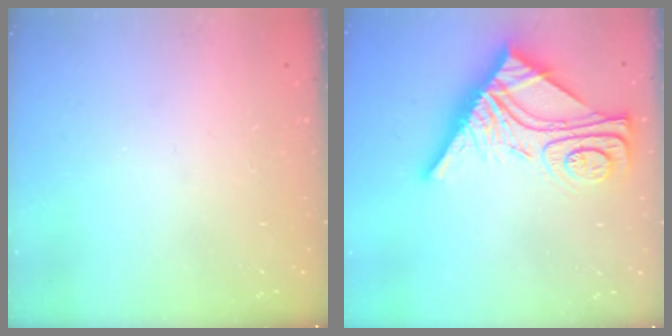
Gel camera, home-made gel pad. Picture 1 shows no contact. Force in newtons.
{"total": 14.7, "press": 14.7, "slide": 1.3}